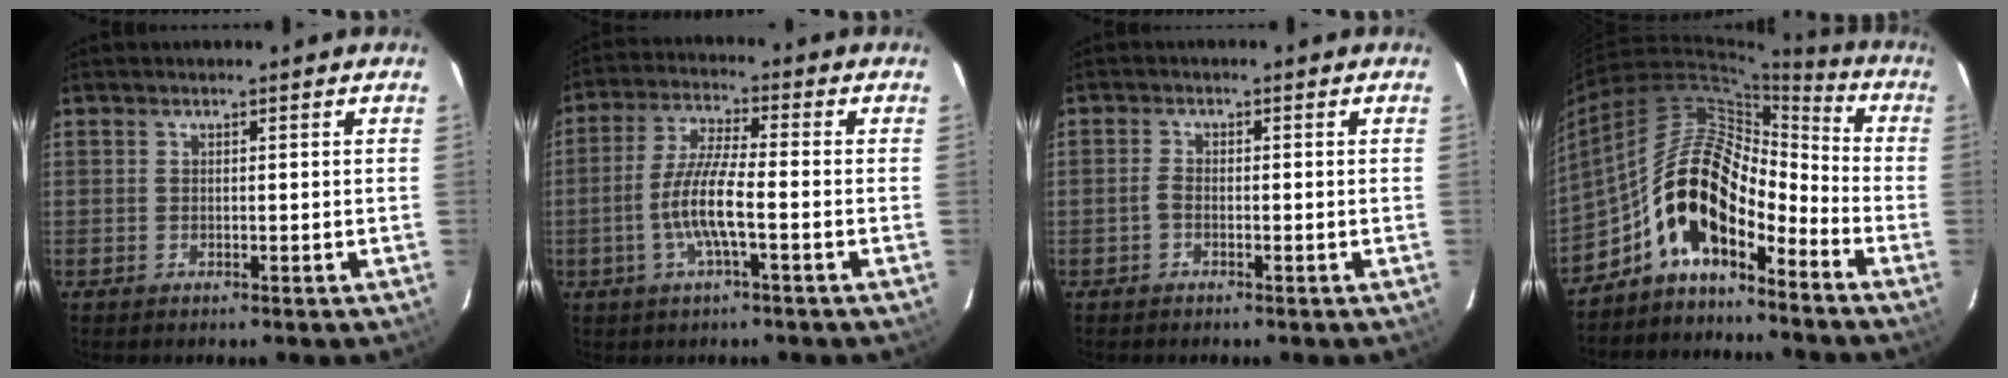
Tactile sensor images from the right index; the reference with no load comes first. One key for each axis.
{"total": 8.5, "fx": -2.6, "fy": 0.9, "fz": 8.1, "tx": -0.167, "ty": 0.002, "tz": -0.052}
{"total": 1.3, "fx": -0.8, "fy": 0.6, "fz": 0.8, "tx": -0.021, "ty": 0.004, "tz": -0.018}
{"total": 13.9, "fx": -8.3, "fy": 5.9, "fz": 9.5, "tx": -0.174, "ty": 0.019, "tz": -0.163}